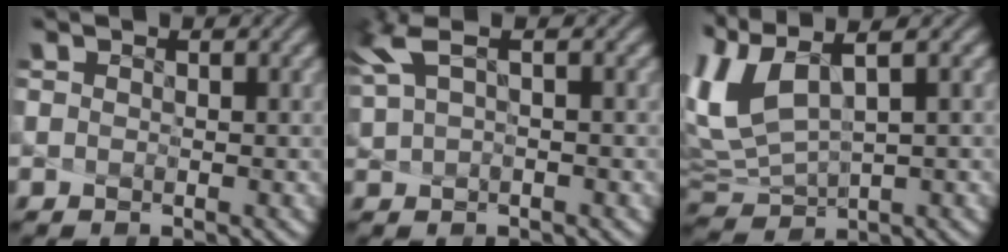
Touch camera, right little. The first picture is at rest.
{"total": 3.4, "force": [1.4, 1.2, 2.8], "torque": [-0.083, 0.006, 0.044]}
{"total": 5.4, "force": [2.1, 1.8, 4.6], "torque": [-0.120, 0.010, 0.056]}